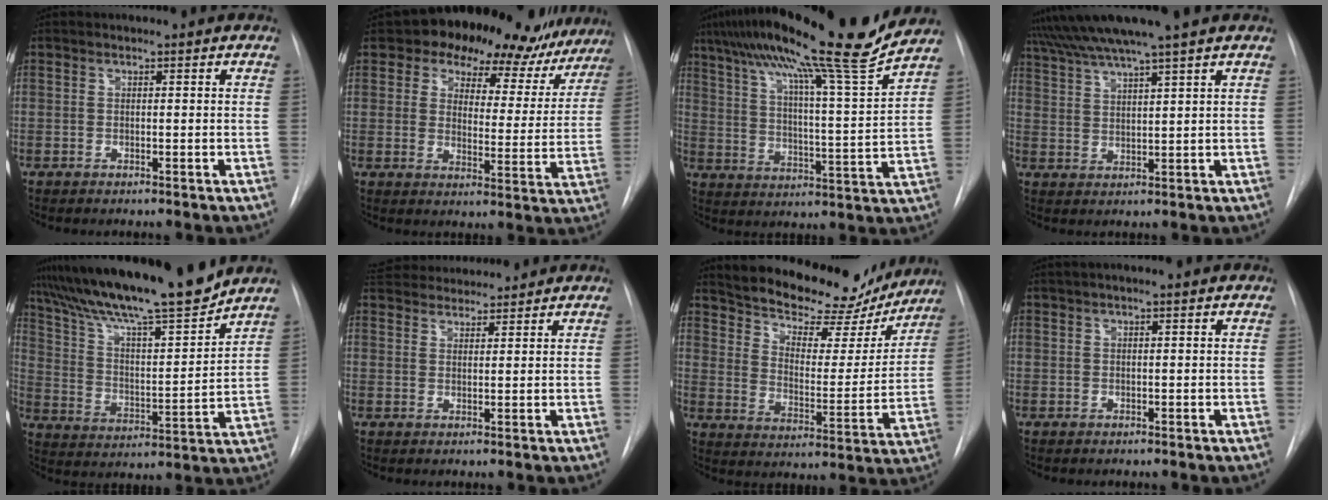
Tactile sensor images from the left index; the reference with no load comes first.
{"total": 21.1, "force": [16.9, 10.1, 7.5], "torque": [-0.097, 0.005, 0.196]}
{"total": 21.2, "force": [17.4, -1.7, 12.0], "torque": [-0.197, -0.019, 0.258]}
{"total": 9.9, "force": [8.3, -1.9, 4.9], "torque": [-0.092, 0.021, 0.140]}
{"total": 18.1, "force": [15.9, 0.0, 8.5], "torque": [-0.147, -0.011, 0.264]}
{"total": 9.4, "force": [8.9, 1.8, 2.4], "torque": [-0.045, 0.034, 0.141]}
{"total": 21.2, "force": [18.8, 6.7, 7.1], "torque": [-0.110, -0.012, 0.255]}
{"total": 2.2, "force": [1.3, 0.1, 1.8], "torque": [-0.035, 0.014, 0.023]}